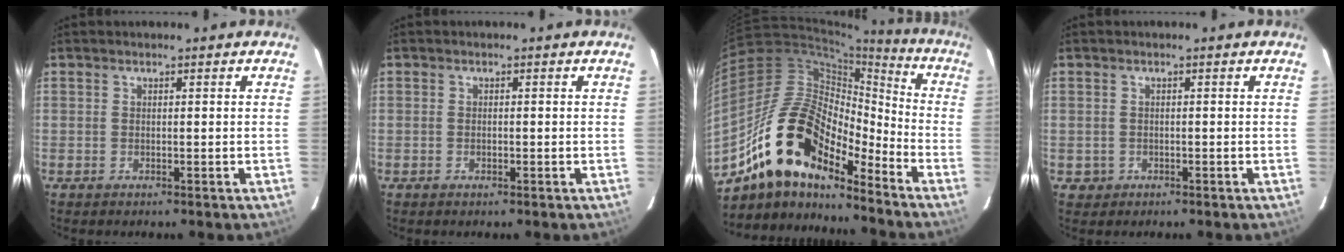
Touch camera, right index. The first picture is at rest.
{"total": 0.7, "force": [-0.3, 0.6, 0.3], "torque": [-0.002, 0.000, -0.004]}
{"total": 19.4, "force": [-14.2, 7.6, 10.8], "torque": [-0.192, -0.001, -0.273]}
{"total": 2.1, "force": [-0.6, 2.0, 0.1], "torque": [-0.004, 0.002, -0.004]}